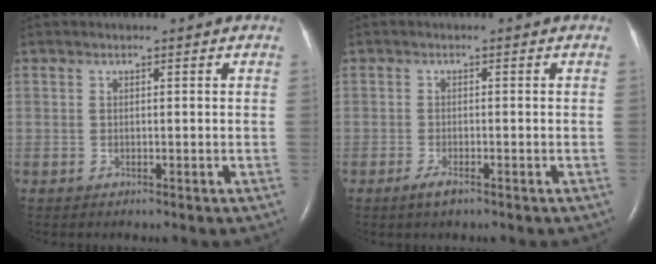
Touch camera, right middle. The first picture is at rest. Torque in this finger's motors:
{"motor_torque": [0.42, -0.34, 0.22, 0.04]}